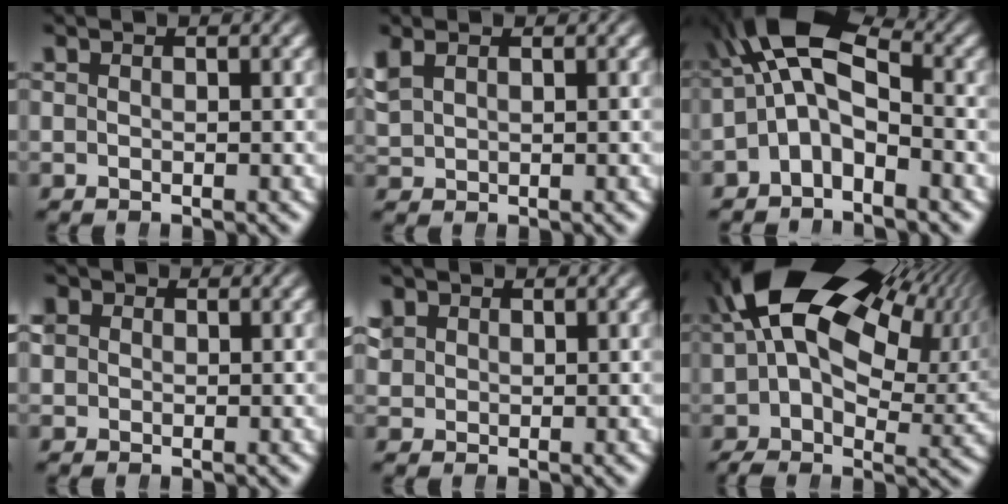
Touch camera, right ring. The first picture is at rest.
{"total": 2.2, "force": [1.0, 1.7, 1.0], "torque": [-0.026, 0.005, 0.025]}
{"total": 11.0, "force": [1.4, 7.7, 7.7], "torque": [-0.127, 0.014, -0.001]}
{"total": 3.4, "force": [0.8, 2.9, 1.4], "torque": [-0.036, 0.001, 0.015]}
{"total": 2.8, "force": [1.2, 2.3, 1.0], "torque": [-0.025, 0.002, 0.027]}
{"total": 23.0, "force": [5.7, 14.4, 17.0], "torque": [-0.258, 0.021, 0.072]}